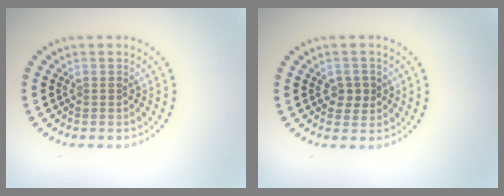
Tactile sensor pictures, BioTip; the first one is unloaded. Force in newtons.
{"total": 1.9, "press": 1.8, "slide": 0.4}